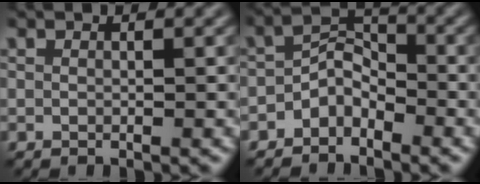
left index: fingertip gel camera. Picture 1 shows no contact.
{"total": 2.9, "force": [-2.1, 1.6, 1.2], "torque": [-0.024, 0.010, -0.043]}